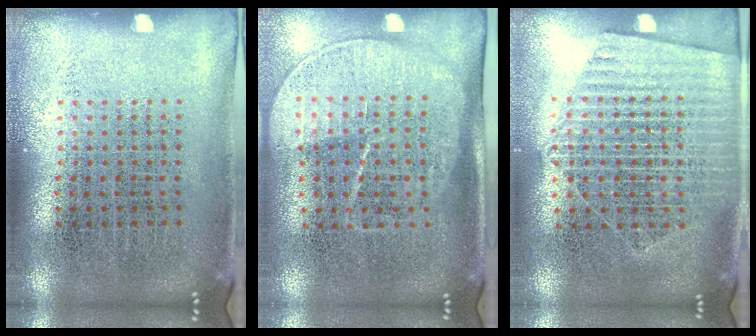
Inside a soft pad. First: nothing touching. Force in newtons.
{"total": 1.6, "press": 1.3, "slide": 0.9}
{"total": 1.6, "press": 1.5, "slide": 0.6}